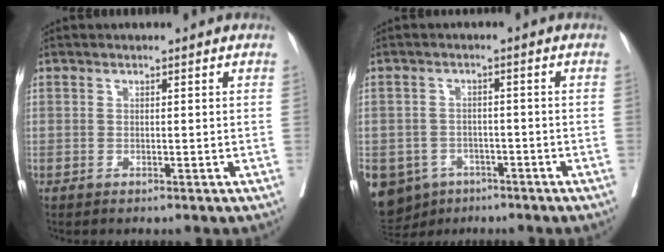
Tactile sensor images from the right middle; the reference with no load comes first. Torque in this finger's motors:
{"motor_torque": [1.24, -0.89, 1.05, 0.21]}